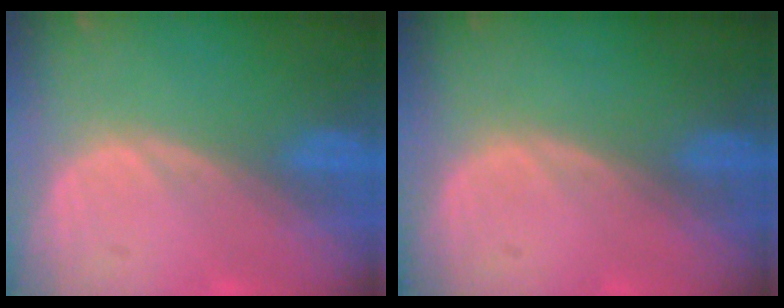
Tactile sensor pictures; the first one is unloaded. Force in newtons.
{"total": 0.0}